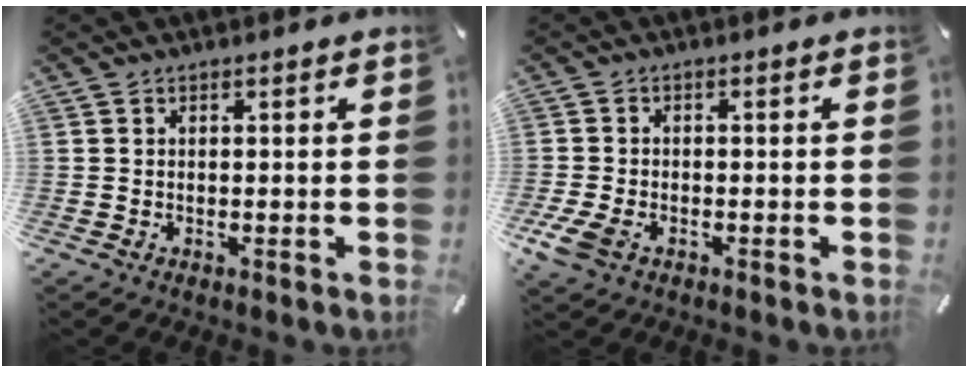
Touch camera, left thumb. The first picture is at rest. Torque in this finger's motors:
{"motor_torque": [0.24, 1.22, 0.41, 0.24, 0.24]}